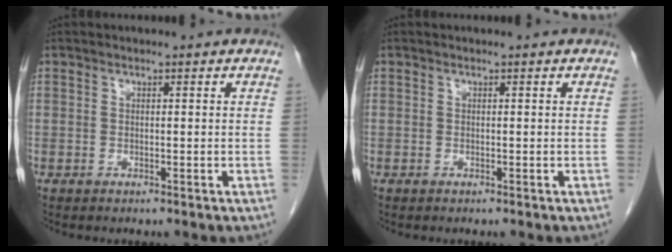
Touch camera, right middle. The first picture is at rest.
{"total": 0.0}